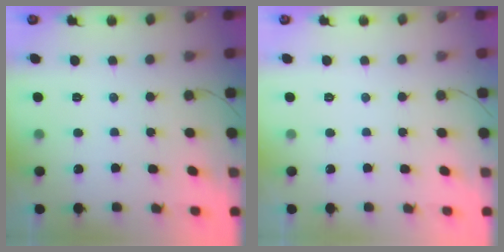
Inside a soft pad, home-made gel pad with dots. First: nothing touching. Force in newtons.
{"total": 0.0}